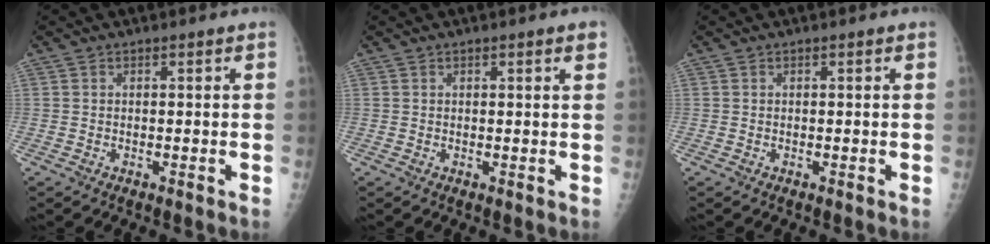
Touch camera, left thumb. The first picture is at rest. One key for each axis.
{"total": 1.8, "fx": 1.0, "fy": 0.3, "fz": 1.4, "tx": -0.020, "ty": -0.002, "tz": 0.011}
{"total": 0.0}